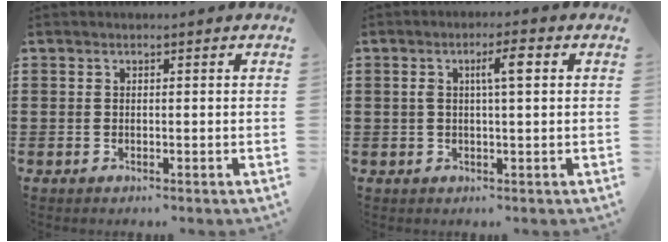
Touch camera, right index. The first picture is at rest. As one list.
[{"total": 4.1, "force": [1.0, 0.8, 3.9], "torque": [-0.070, 0.007, 0.011]}]